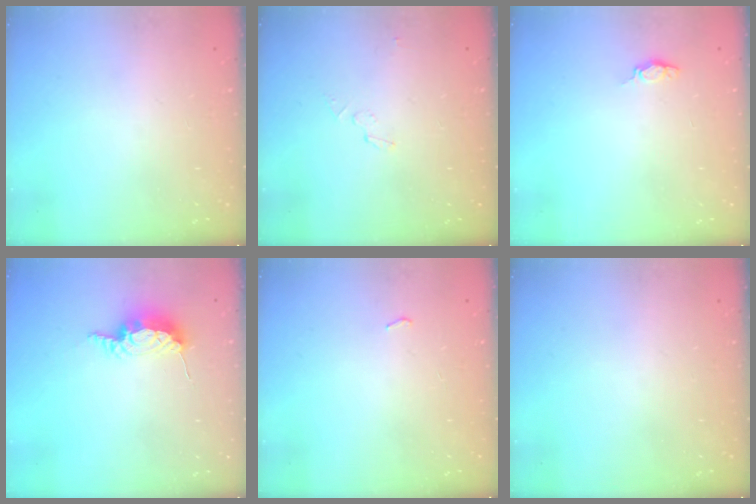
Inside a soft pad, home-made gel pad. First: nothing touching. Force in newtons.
{"total": 2.9, "press": 2.9, "slide": 0.3}
{"total": 3.9, "press": 3.8, "slide": 0.6}
{"total": 8.3, "press": 8.3, "slide": 0.1}
{"total": 10.0, "press": 2.6, "slide": 9.7}
{"total": 0.0}